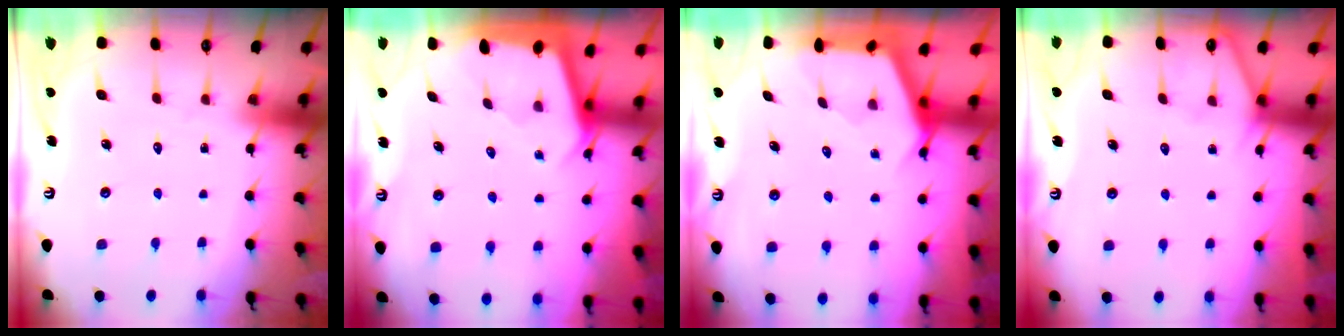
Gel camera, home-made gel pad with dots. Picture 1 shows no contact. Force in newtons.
{"total": 2.0, "press": 2.0, "slide": 0.2}
{"total": 2.7, "press": 2.7, "slide": 0.4}
{"total": 2.9, "press": 2.9, "slide": 0.3}